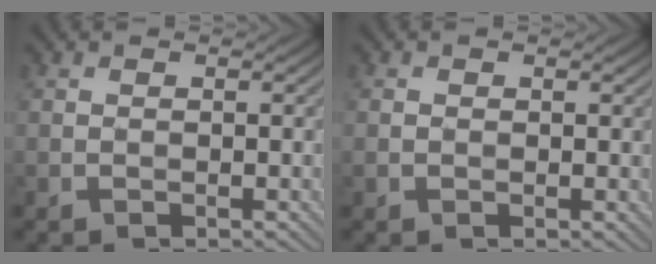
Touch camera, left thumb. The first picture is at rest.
{"total": 1.2, "force": [0.2, 0.8, 0.8], "torque": [-0.018, -0.001, 0.006]}